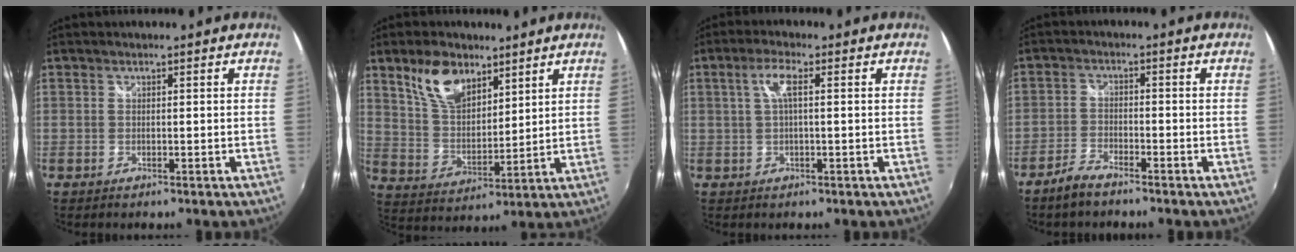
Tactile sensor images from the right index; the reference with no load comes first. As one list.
[{"total": 11.1, "force": [7.0, 5.9, 6.2], "torque": [-0.118, 0.014, 0.139]}, {"total": 3.8, "force": [0.7, 0.6, 3.7], "torque": [-0.073, 0.005, 0.012]}, {"total": 4.2, "force": [-3.5, 1.1, 1.9], "torque": [-0.056, -0.002, -0.072]}]